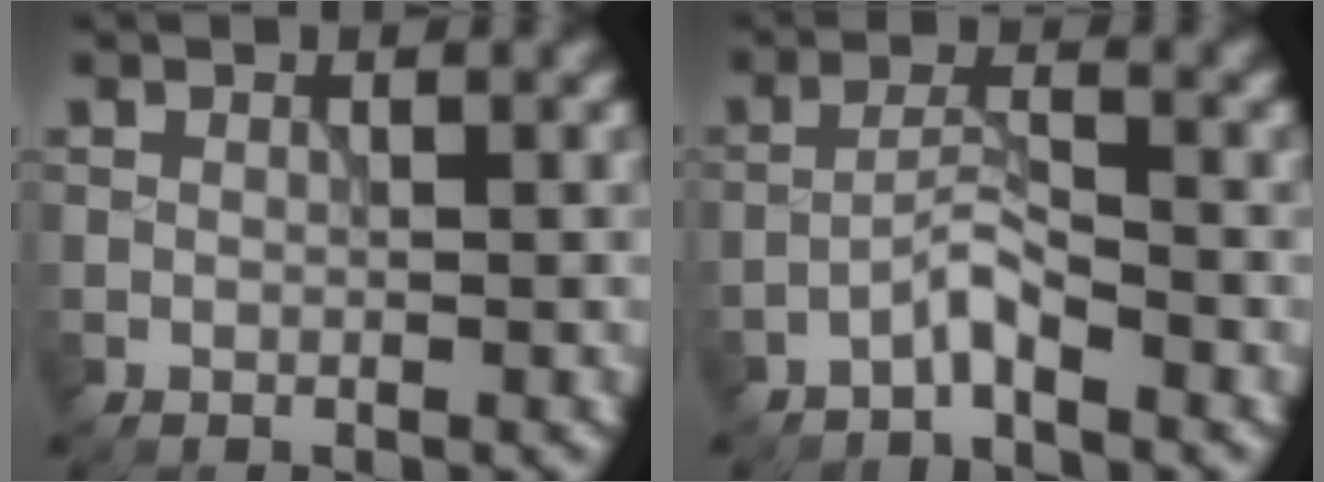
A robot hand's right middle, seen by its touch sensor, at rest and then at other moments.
{"total": 2.1, "force": [-1.7, 0.1, 1.2], "torque": [-0.023, 0.011, -0.039]}